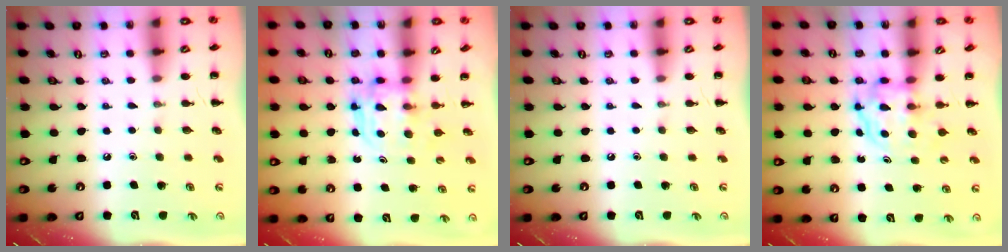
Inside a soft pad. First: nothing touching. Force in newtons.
{"total": 3.8, "press": 3.8, "slide": 0.2}
{"total": 0.0}
{"total": 3.9, "press": 3.9, "slide": 0.2}